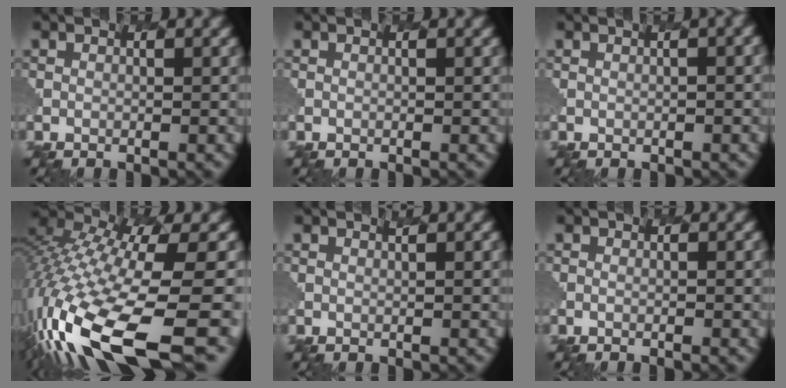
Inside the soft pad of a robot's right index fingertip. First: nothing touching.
{"total": 0.0}
{"total": 4.9, "force": [0.6, 2.3, 4.2], "torque": [-0.026, 0.029, 0.002]}
{"total": 15.2, "force": [-6.6, 5.1, 12.7], "torque": [-0.310, -0.025, -0.099]}
{"total": 0.6, "force": [0.5, 0.0, 0.2], "torque": [-0.005, 0.004, 0.005]}
{"total": 0.5, "force": [-0.1, 0.2, 0.5], "torque": [-0.001, 0.001, -0.009]}